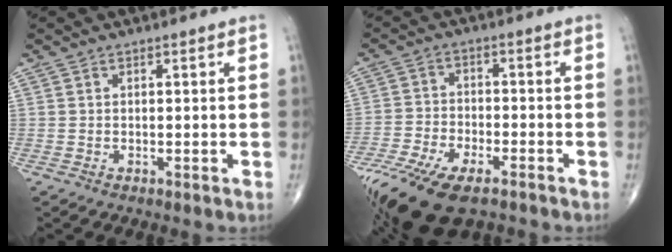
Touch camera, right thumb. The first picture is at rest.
{"total": 15.4, "force": [-10.2, 6.2, 9.8], "torque": [-0.215, 0.010, -0.186]}